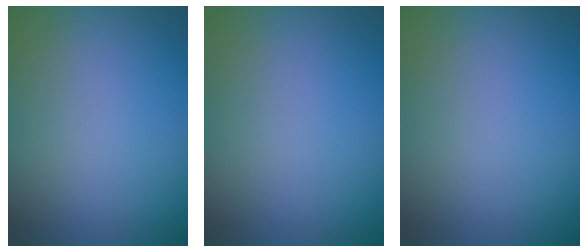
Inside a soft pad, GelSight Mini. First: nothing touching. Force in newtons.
{"total": 0.0}
{"total": 0.0}